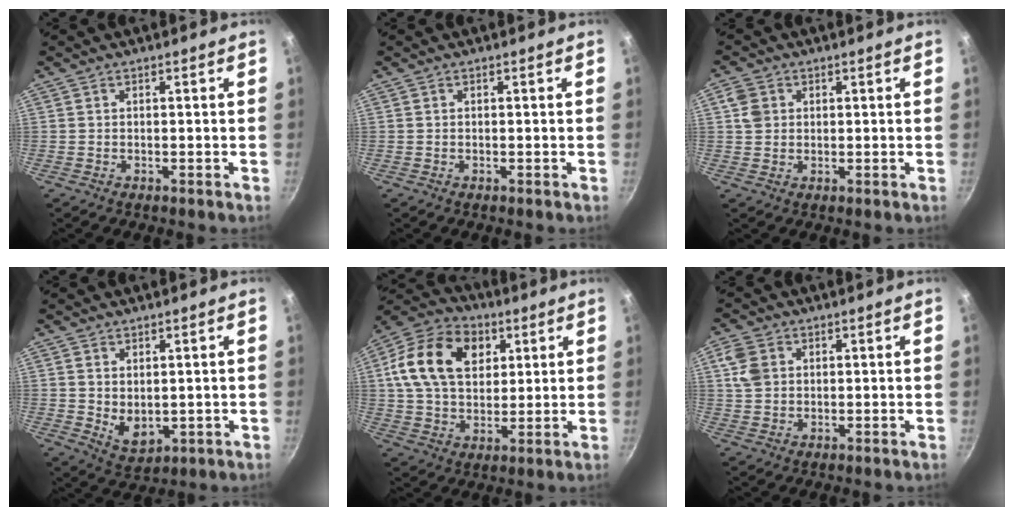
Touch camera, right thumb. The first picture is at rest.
{"total": 0.0}
{"total": 3.9, "force": [1.0, 3.3, 1.7], "torque": [-0.019, 0.002, 0.016]}
{"total": 5.6, "force": [0.9, 3.8, 4.0], "torque": [-0.055, -0.021, 0.028]}
{"total": 18.3, "force": [5.5, 12.9, 11.8], "torque": [-0.190, 0.006, 0.086]}
{"total": 5.6, "force": [1.6, 4.3, 3.1], "torque": [-0.052, 0.003, 0.031]}